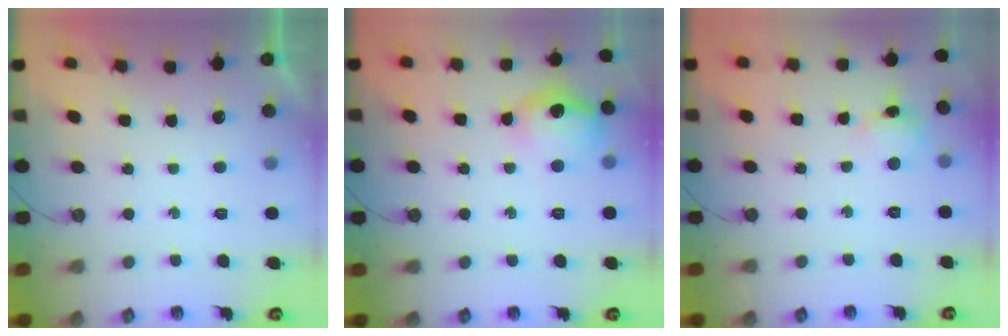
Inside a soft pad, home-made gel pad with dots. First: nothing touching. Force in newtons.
{"total": 13.7, "press": 13.6, "slide": 1.0}
{"total": 3.8, "press": 3.7, "slide": 0.2}